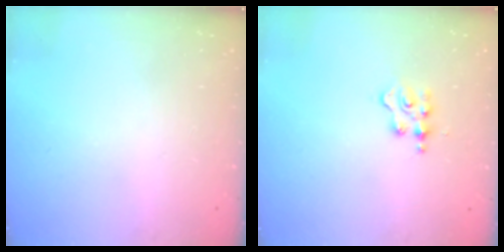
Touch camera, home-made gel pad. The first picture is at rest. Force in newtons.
{"total": 2.2, "press": 2.1, "slide": 0.3}